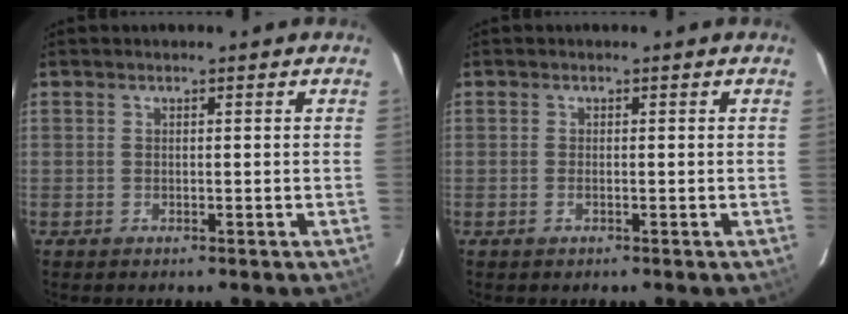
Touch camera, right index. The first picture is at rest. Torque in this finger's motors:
{"motor_torque": [-0.12, 0.02, 0.01, -0.01]}